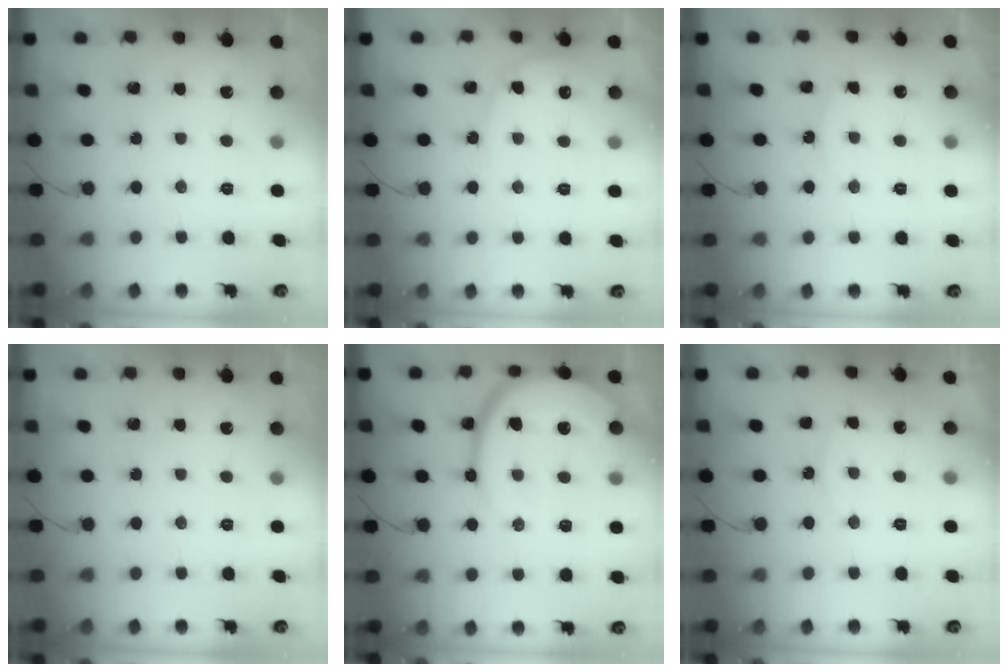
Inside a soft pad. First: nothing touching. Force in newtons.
{"total": 6.6, "press": 6.6, "slide": 0.4}
{"total": 5.3, "press": 5.2, "slide": 0.5}
{"total": 0.0}
{"total": 17.7, "press": 17.7, "slide": 1.6}
{"total": 6.0, "press": 5.9, "slide": 0.6}